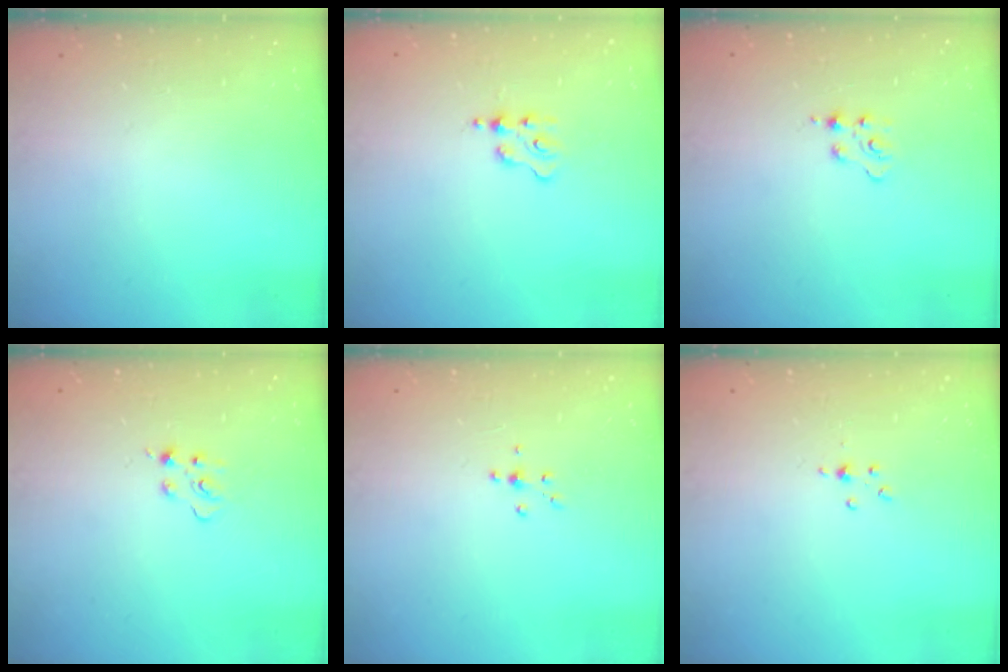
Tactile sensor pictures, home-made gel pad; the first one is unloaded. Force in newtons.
{"total": 1.8, "press": 1.8, "slide": 0.3}
{"total": 2.4, "press": 2.4, "slide": 0.3}
{"total": 4.5, "press": 4.5, "slide": 0.6}
{"total": 3.5, "press": 3.3, "slide": 1.0}
{"total": 2.9, "press": 2.9, "slide": 0.4}